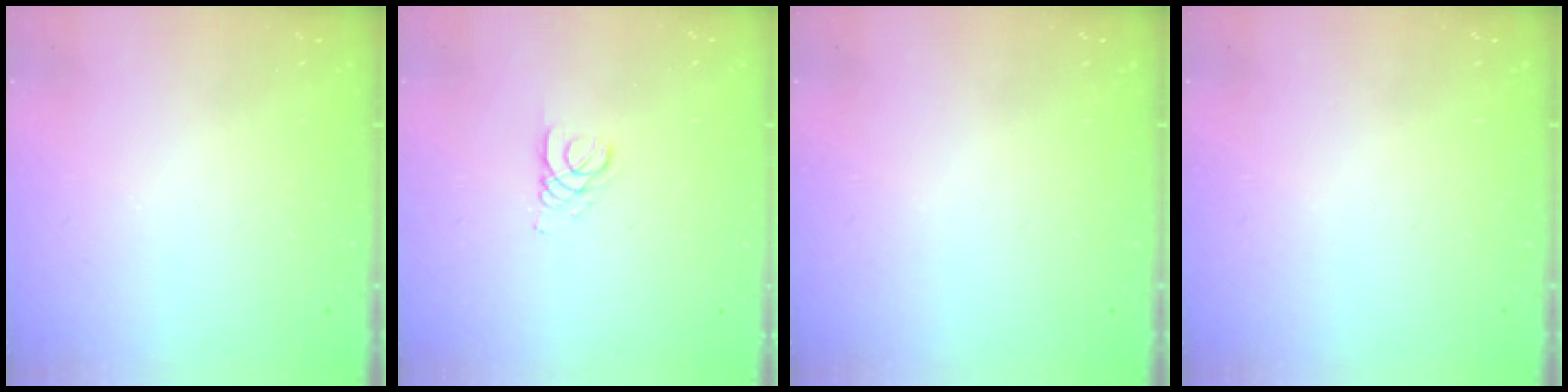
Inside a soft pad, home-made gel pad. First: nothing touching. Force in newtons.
{"total": 2.7, "press": 2.7, "slide": 0.3}
{"total": 0.0}
{"total": 0.0}